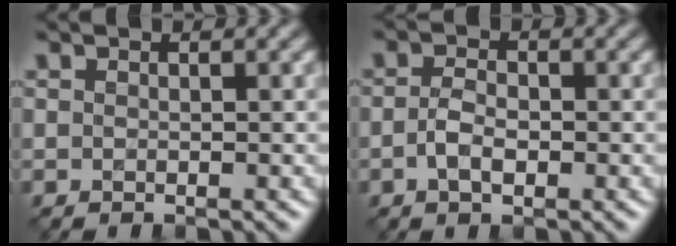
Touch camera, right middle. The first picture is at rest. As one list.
[{"total": 2.3, "force": [-0.6, 1.3, 1.8], "torque": [-0.040, -0.002, -0.015]}]